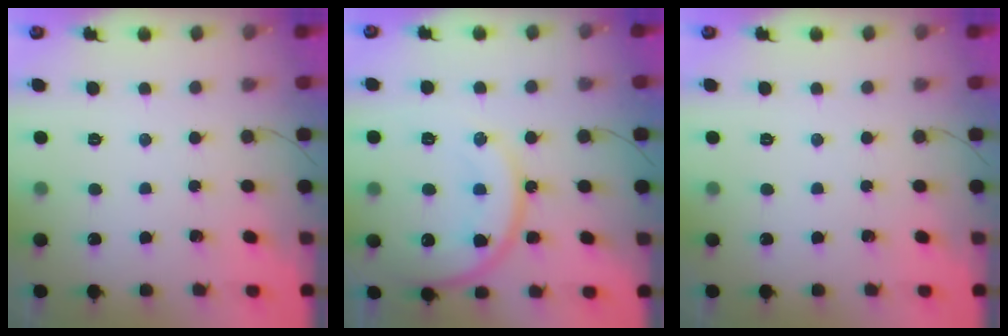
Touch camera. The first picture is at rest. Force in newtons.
{"total": 17.2, "press": 17.1, "slide": 1.8}
{"total": 0.0}